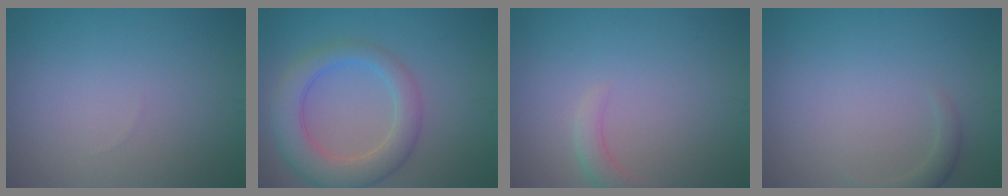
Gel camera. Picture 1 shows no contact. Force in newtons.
{"total": 5.7, "press": 5.7, "slide": 0.4}
{"total": 1.6, "press": 1.6, "slide": 0.3}
{"total": 1.4, "press": 1.4, "slide": 0.1}